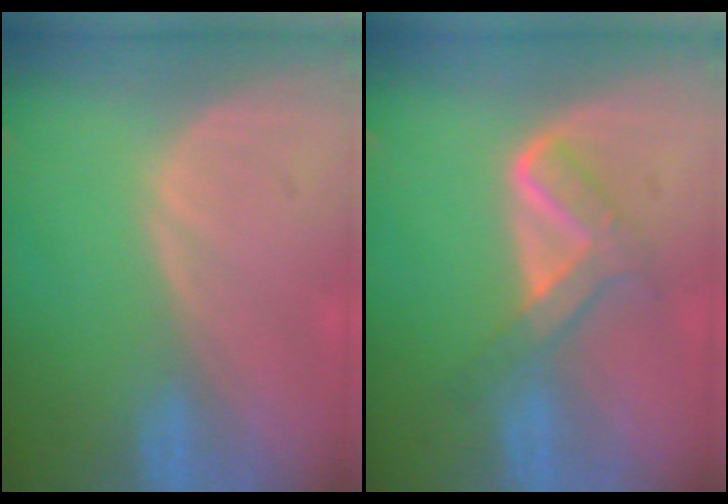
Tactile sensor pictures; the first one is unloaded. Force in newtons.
{"total": 5.3, "press": 5.2, "slide": 1.1}